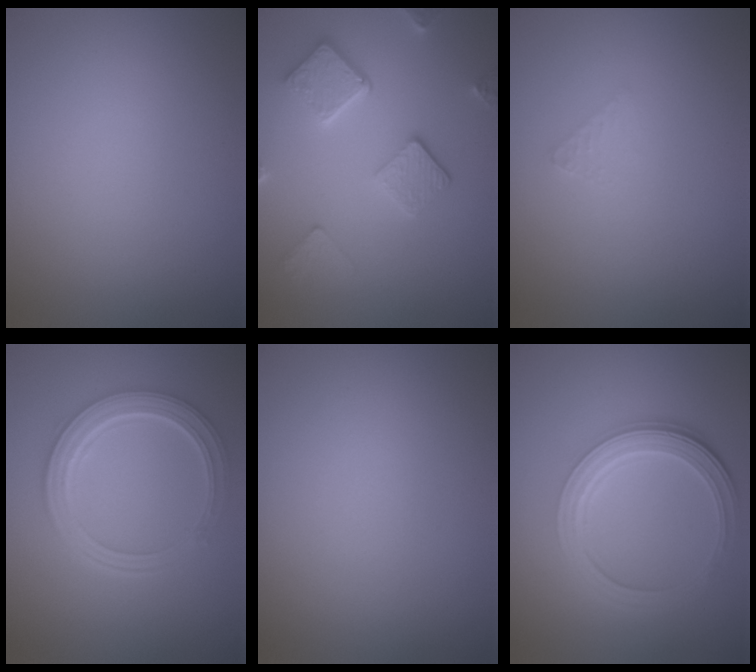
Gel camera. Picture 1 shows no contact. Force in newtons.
{"total": 4.9, "press": 3.9, "slide": 3.1}
{"total": 0.8, "press": 0.8, "slide": 0.1}
{"total": 4.7, "press": 3.9, "slide": 2.7}
{"total": 0.0}
{"total": 5.2, "press": 3.8, "slide": 3.5}